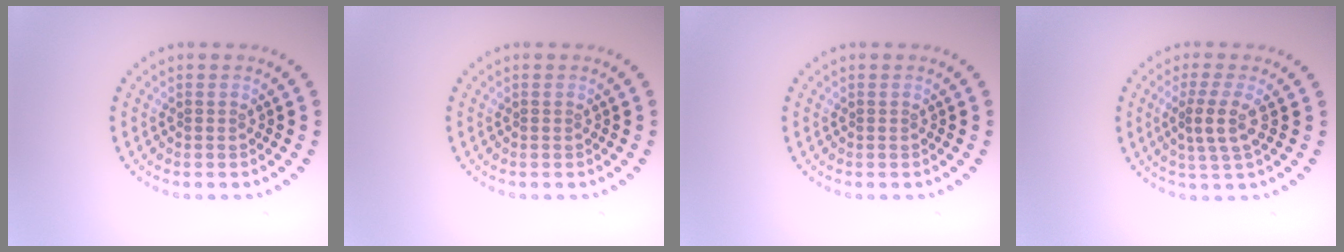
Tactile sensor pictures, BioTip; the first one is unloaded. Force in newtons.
{"total": 0.0}
{"total": 0.0}
{"total": 2.5, "press": 2.0, "slide": 1.4}